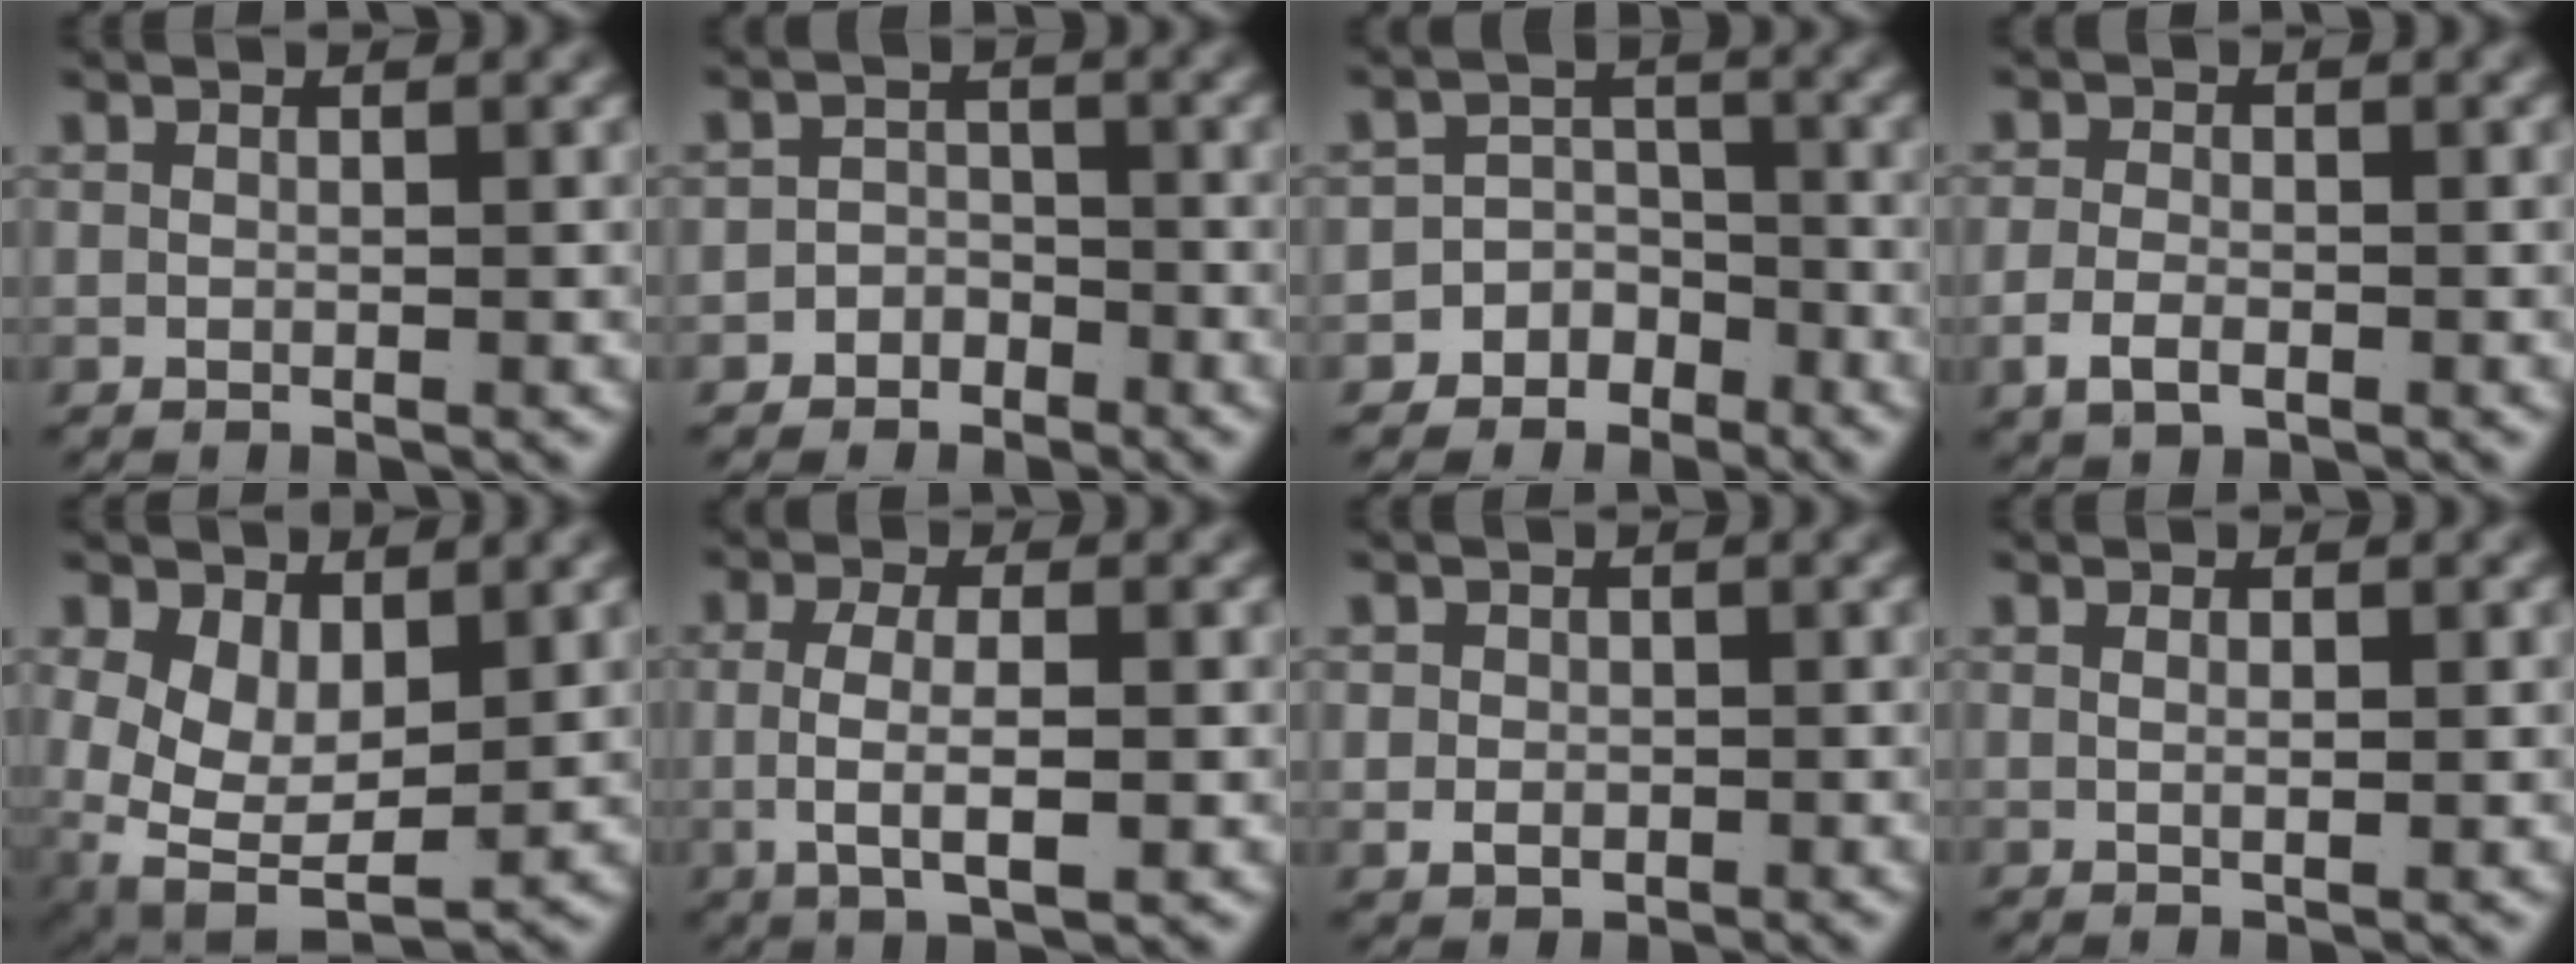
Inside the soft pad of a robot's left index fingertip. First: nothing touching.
{"total": 3.0, "force": [-2.3, 1.9, -0.1], "torque": [0.013, -0.010, -0.040]}
{"total": 5.9, "force": [-3.3, 4.7, 1.2], "torque": [-0.017, -0.007, -0.067]}
{"total": 2.5, "force": [-1.2, 1.5, 1.6], "torque": [-0.031, -0.012, -0.015]}
{"total": 10.0, "force": [-2.3, 8.3, 5.0], "torque": [-0.135, -0.066, -0.024]}
{"total": 5.0, "force": [-0.1, 1.9, 4.6], "torque": [-0.083, -0.003, 0.000]}
{"total": 2.0, "force": [-0.2, 1.8, 1.0], "torque": [-0.021, -0.012, 0.006]}
{"total": 0.9, "force": [0.3, -0.4, 0.8], "torque": [-0.013, -0.008, 0.009]}